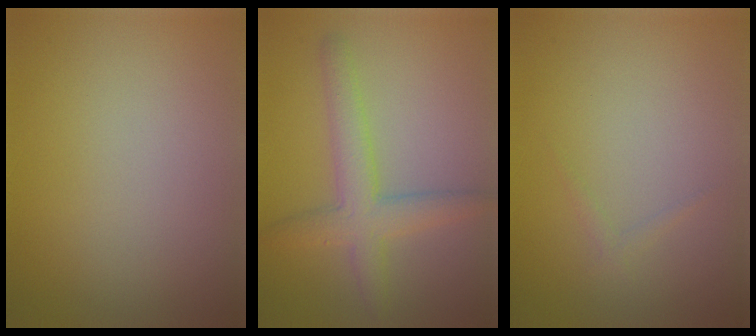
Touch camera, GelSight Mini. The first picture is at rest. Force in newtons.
{"total": 4.0, "press": 3.9, "slide": 0.2}
{"total": 0.6, "press": 0.6, "slide": 0.0}